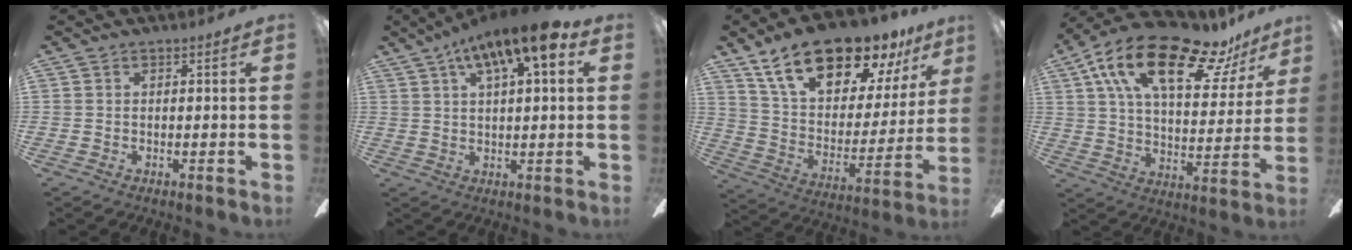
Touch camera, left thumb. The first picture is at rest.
{"total": 12.9, "force": [7.2, 3.3, 10.2], "torque": [-0.169, -0.026, 0.117]}
{"total": 22.3, "force": [16.2, 9.6, 11.9], "torque": [-0.205, -0.102, 0.284]}
{"total": 23.8, "force": [14.4, 9.5, 16.4], "torque": [-0.276, -0.068, 0.239]}